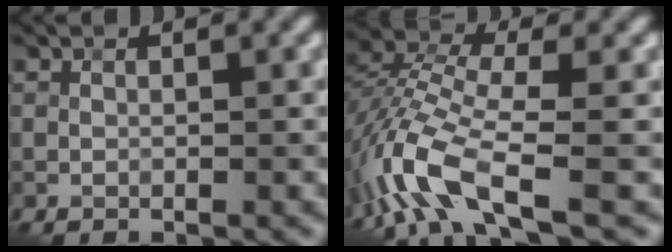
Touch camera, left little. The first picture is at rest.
{"total": 9.1, "force": [-4.6, 3.2, 7.1], "torque": [-0.161, 0.004, -0.102]}